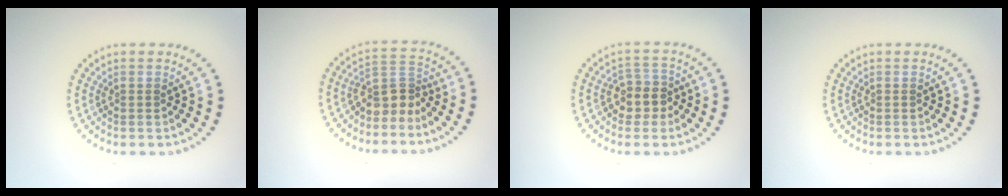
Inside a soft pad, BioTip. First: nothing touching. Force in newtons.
{"total": 3.0, "press": 2.3, "slide": 1.9}
{"total": 2.7, "press": 2.4, "slide": 1.1}
{"total": 0.0}